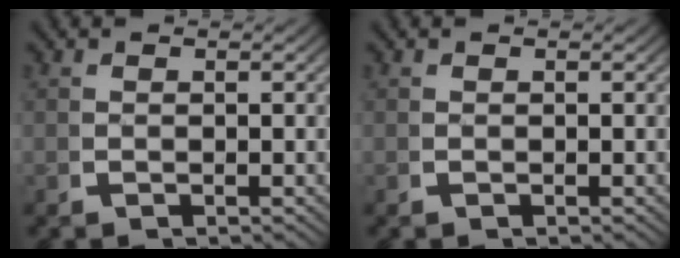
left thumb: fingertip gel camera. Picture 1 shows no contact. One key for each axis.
{"total": 0.0}